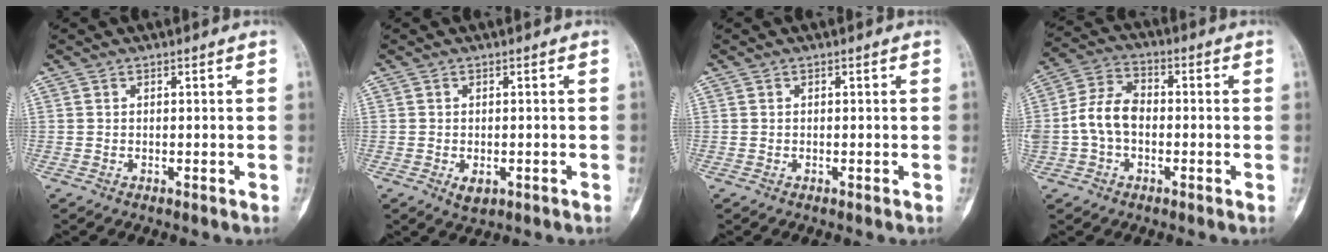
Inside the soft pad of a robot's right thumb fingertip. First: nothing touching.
{"total": 2.6, "force": [-1.0, 1.5, 1.9], "torque": [-0.023, 0.002, -0.007]}
{"total": 0.0}
{"total": 8.7, "force": [-1.2, 6.1, 6.1], "torque": [-0.108, 0.032, -0.032]}